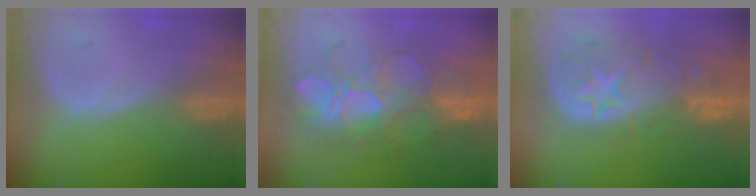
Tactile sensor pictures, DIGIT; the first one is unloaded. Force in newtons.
{"total": 9.3, "press": 9.1, "slide": 2.1}
{"total": 11.2, "press": 9.8, "slide": 5.3}